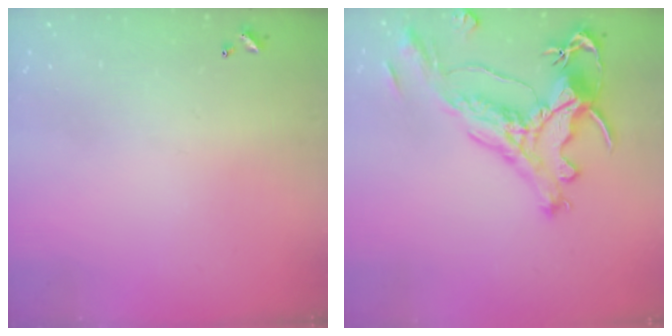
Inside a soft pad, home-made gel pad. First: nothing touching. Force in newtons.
{"total": 2.1, "press": 1.6, "slide": 1.3}